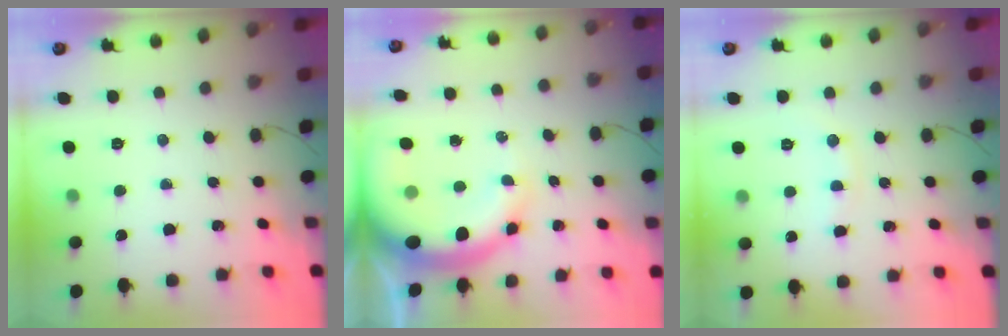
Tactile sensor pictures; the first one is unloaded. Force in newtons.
{"total": 14.1, "press": 13.8, "slide": 3.1}
{"total": 6.5, "press": 6.5, "slide": 0.8}